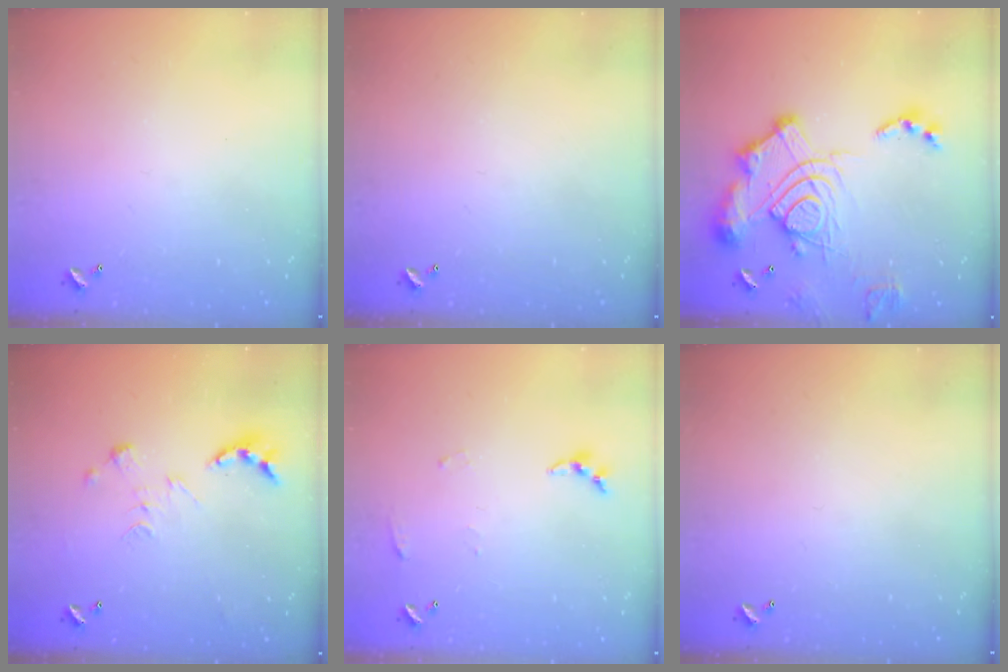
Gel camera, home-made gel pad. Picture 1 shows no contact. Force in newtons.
{"total": 0.0}
{"total": 20.2, "press": 20.0, "slide": 2.4}
{"total": 0.0}
{"total": 4.6, "press": 4.6, "slide": 0.4}
{"total": 0.0}